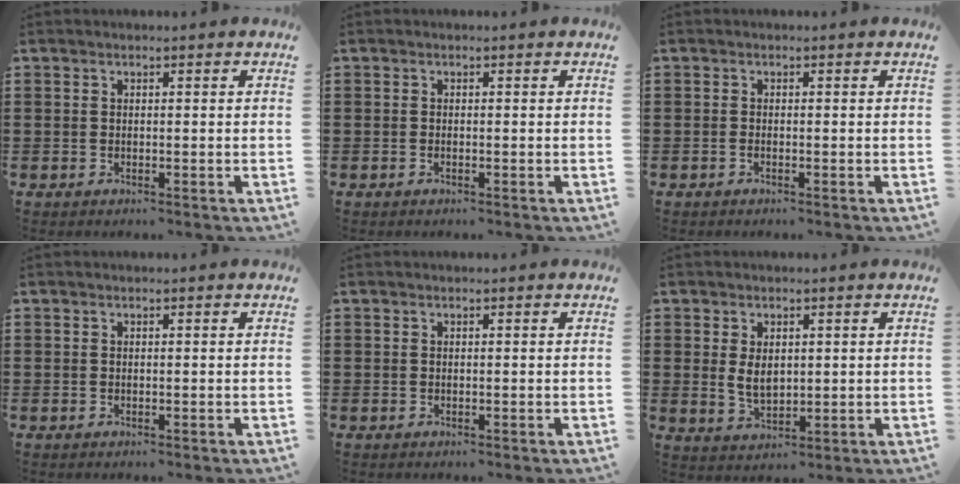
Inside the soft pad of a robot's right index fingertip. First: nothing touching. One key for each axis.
{"total": 0.0}
{"total": 0.5, "fx": -0.3, "fy": 0.0, "fz": 0.4, "tx": -0.007, "ty": -0.004, "tz": -0.006}
{"total": 0.0}
{"total": 0.0}
{"total": 3.6, "fx": 0.6, "fy": 2.3, "fz": 2.7, "tx": -0.049, "ty": 0.004, "tz": 0.010}